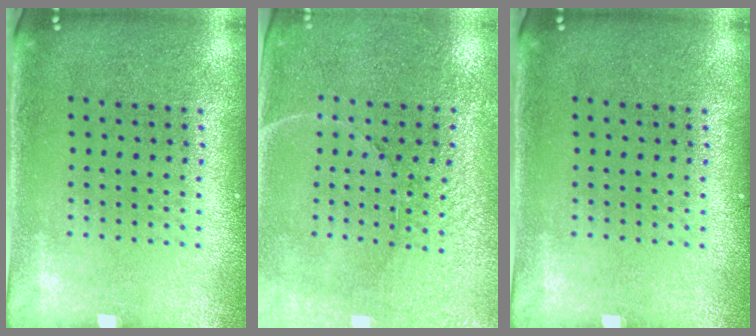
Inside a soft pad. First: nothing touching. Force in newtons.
{"total": 3.3, "press": 3.2, "slide": 0.8}
{"total": 0.0}